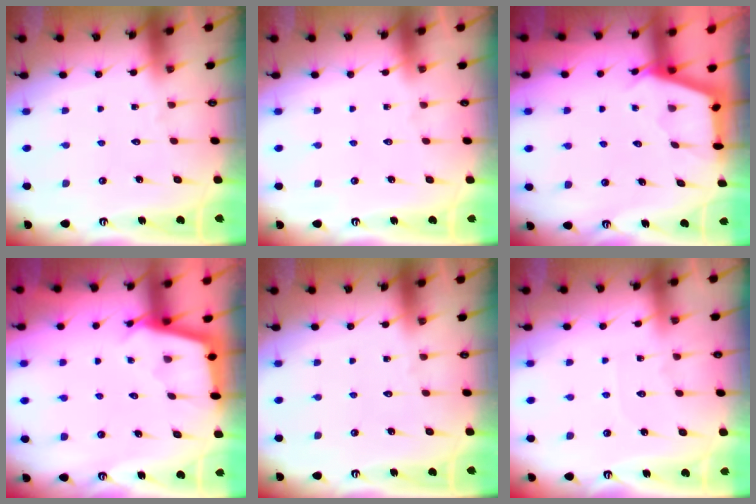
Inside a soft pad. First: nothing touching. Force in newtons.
{"total": 0.0}
{"total": 2.8, "press": 2.8, "slide": 0.3}
{"total": 2.8, "press": 2.7, "slide": 0.3}
{"total": 0.0}
{"total": 3.5, "press": 3.4, "slide": 0.5}